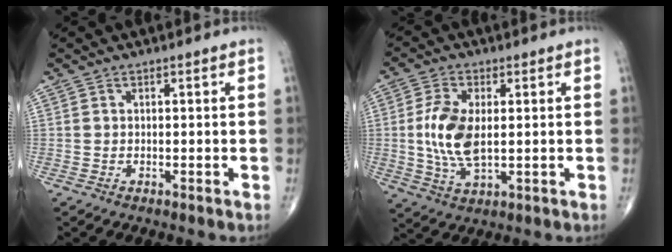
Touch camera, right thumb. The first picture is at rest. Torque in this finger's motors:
{"motor_torque": [-0.35, 0.63, 0.86, 0.14, 0.09]}